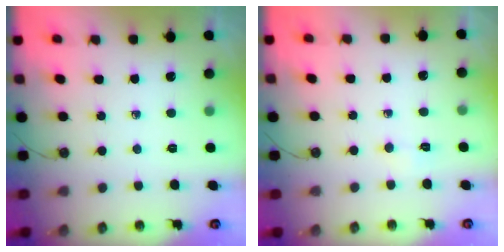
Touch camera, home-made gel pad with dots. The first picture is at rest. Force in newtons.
{"total": 3.2, "press": 3.2, "slide": 0.4}